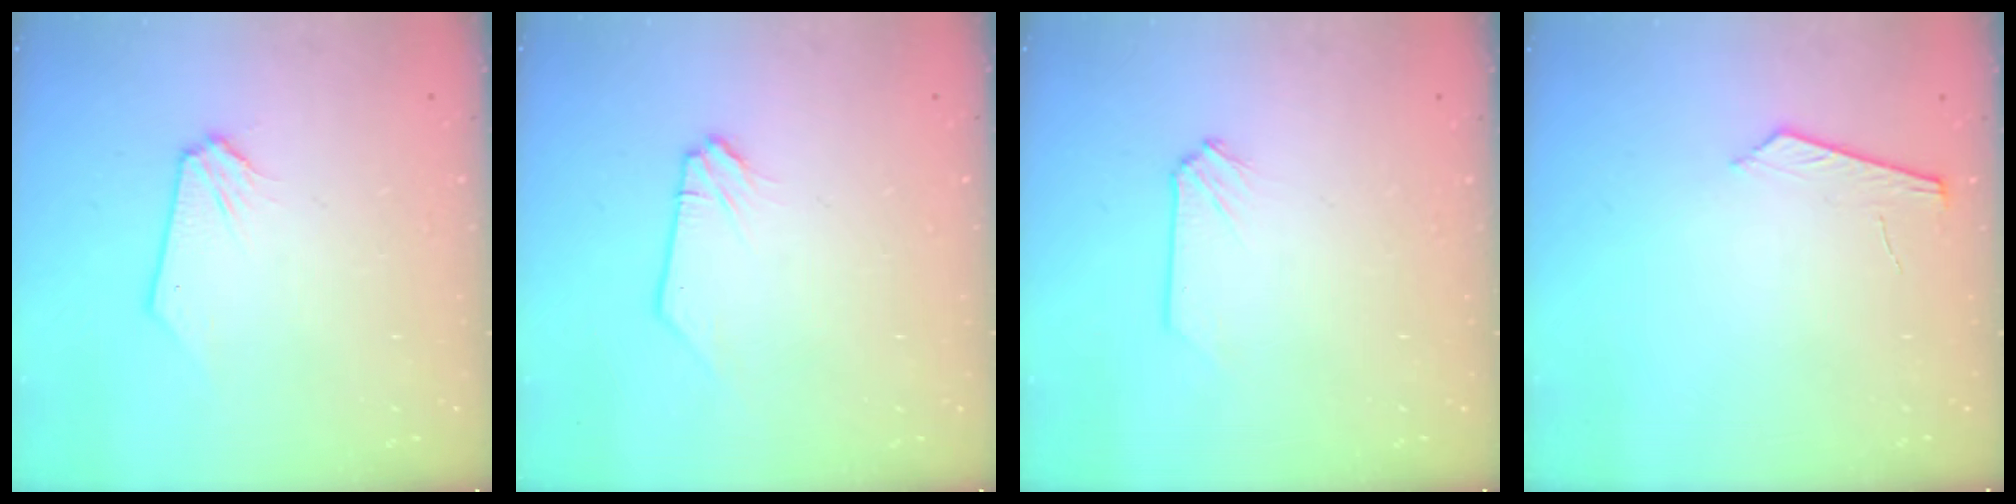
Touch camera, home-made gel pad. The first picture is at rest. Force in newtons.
{"total": 0.0}
{"total": 0.0}
{"total": 5.3, "press": 5.3, "slide": 0.5}